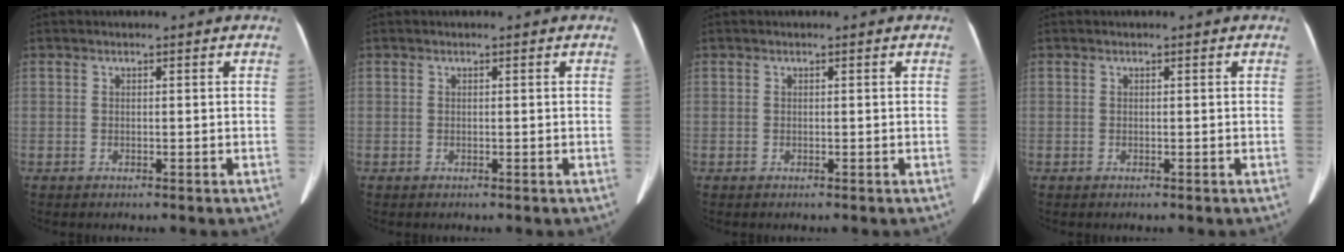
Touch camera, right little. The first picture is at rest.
{"total": 0.0}
{"total": 0.0}
{"total": 0.0}